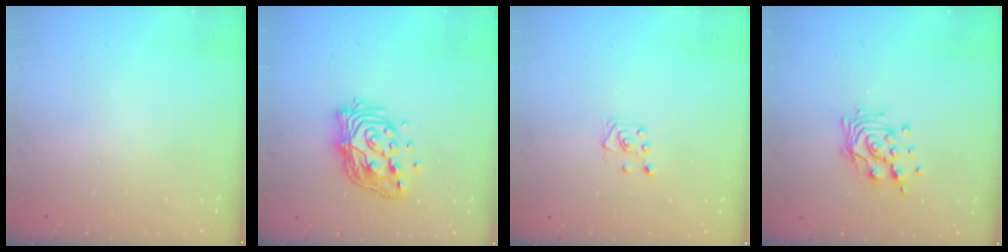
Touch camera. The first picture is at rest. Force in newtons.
{"total": 14.4, "press": 14.3, "slide": 1.0}
{"total": 3.0, "press": 2.9, "slide": 0.3}
{"total": 11.1, "press": 11.0, "slide": 0.9}